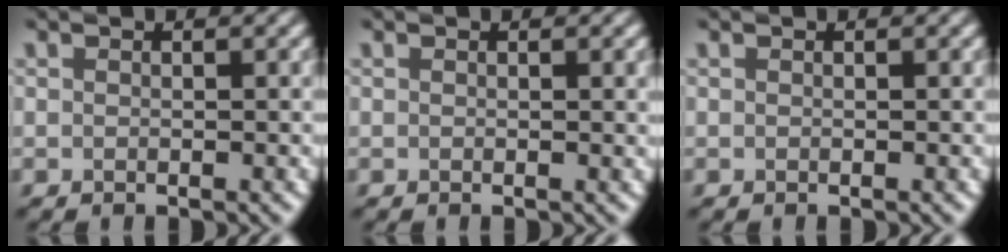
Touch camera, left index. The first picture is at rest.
{"total": 0.6, "force": [0.1, 0.1, 0.6], "torque": [-0.006, 0.000, 0.001]}
{"total": 0.0}